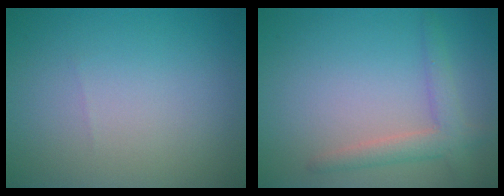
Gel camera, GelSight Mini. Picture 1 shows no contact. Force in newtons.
{"total": 2.7, "press": 2.7, "slide": 0.2}